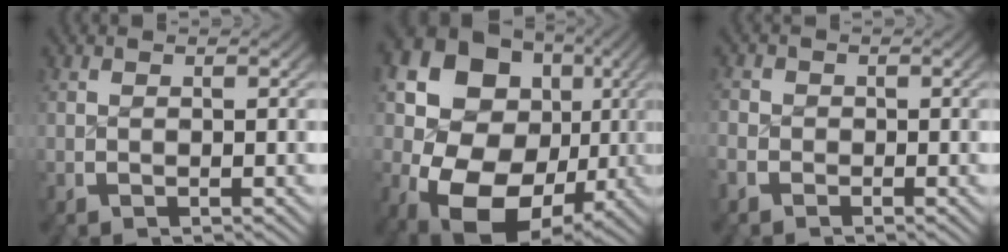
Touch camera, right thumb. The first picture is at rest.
{"total": 18.8, "force": [-1.7, 14.5, 11.8], "torque": [-0.247, -0.055, -0.017]}
{"total": 1.9, "force": [-1.1, 1.6, 0.1], "torque": [-0.010, 0.001, -0.027]}